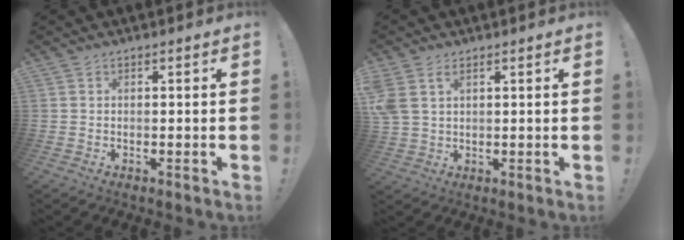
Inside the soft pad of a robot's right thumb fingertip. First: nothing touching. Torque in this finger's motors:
{"motor_torque": [0.26, 0.25, 0.39, -0.02, 0.39]}